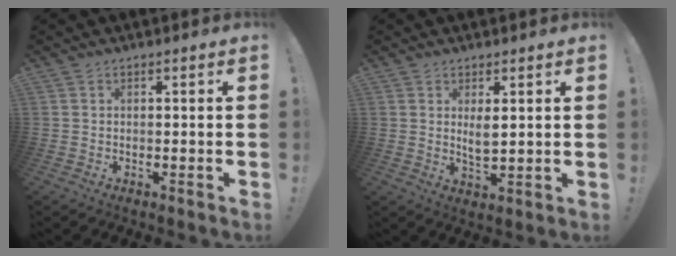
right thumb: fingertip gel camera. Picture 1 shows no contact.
{"total": 4.1, "force": [1.6, 1.8, 3.3], "torque": [-0.062, -0.008, 0.029]}